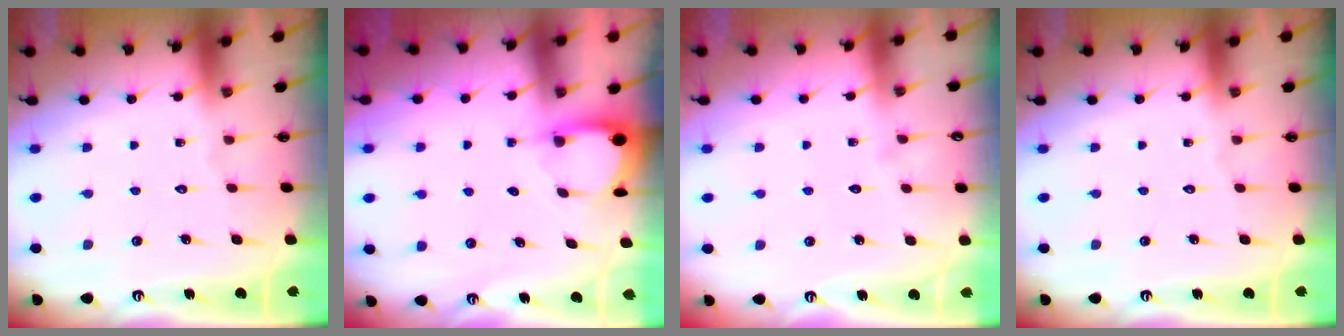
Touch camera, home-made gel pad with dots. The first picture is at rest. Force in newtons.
{"total": 3.9, "press": 3.9, "slide": 0.4}
{"total": 2.6, "press": 2.6, "slide": 0.3}
{"total": 0.0}